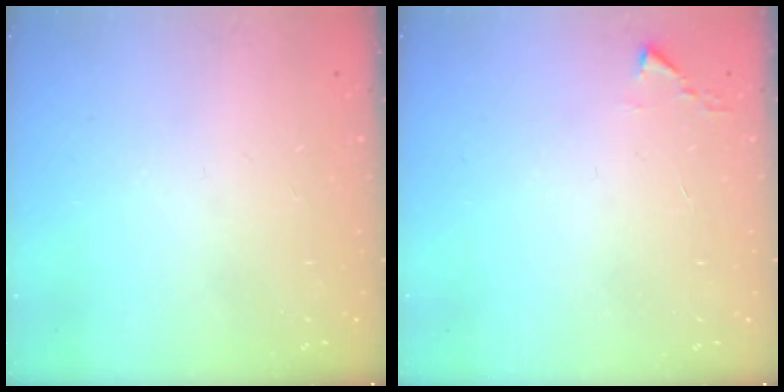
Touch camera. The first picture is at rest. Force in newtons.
{"total": 2.4, "press": 2.4, "slide": 0.3}